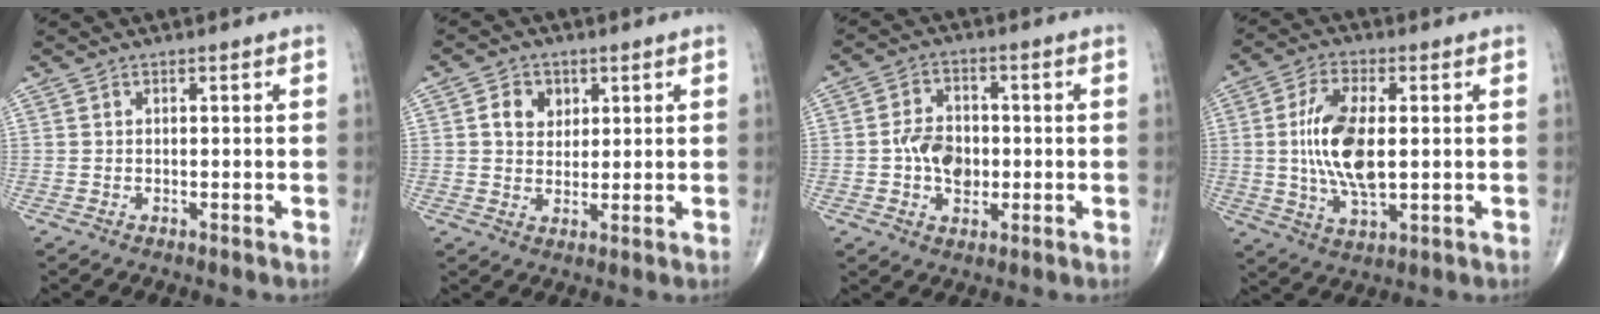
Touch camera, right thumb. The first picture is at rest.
{"total": 5.3, "force": [1.7, 4.3, 2.6], "torque": [-0.021, -0.005, 0.027]}
{"total": 9.3, "force": [-1.4, 6.6, 6.4], "torque": [-0.084, 0.017, -0.030]}
{"total": 12.9, "force": [0.4, 5.9, 11.5], "torque": [-0.221, -0.005, 0.009]}